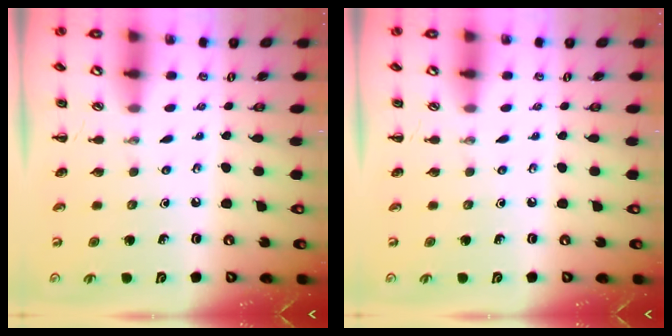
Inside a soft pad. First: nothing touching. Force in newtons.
{"total": 0.0}